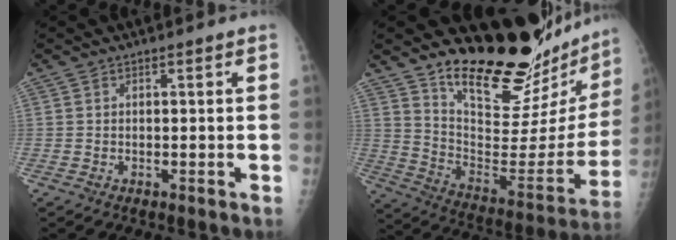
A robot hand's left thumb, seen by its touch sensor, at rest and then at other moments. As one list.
[{"total": 27.2, "force": [23.7, 6.6, 11.6], "torque": [-0.141, -0.189, 0.344]}]